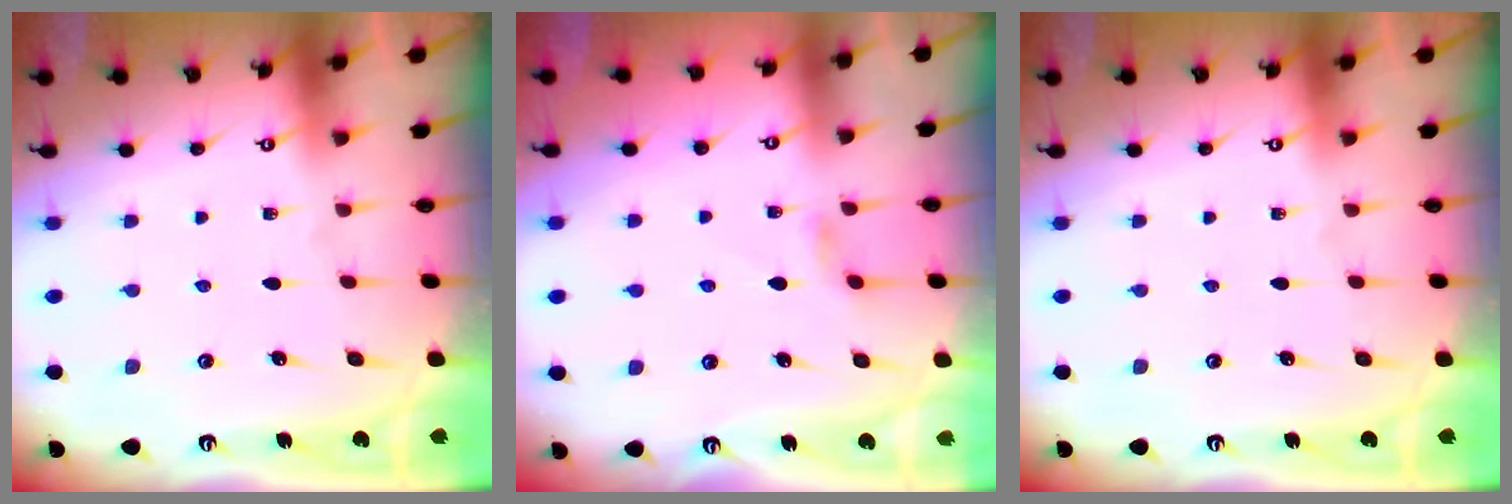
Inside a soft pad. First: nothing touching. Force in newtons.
{"total": 2.9, "press": 2.8, "slide": 0.4}
{"total": 0.0}